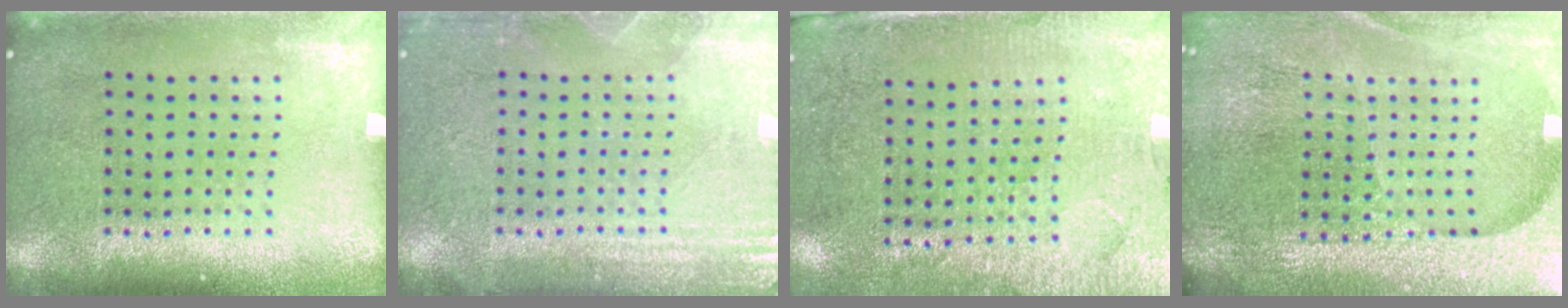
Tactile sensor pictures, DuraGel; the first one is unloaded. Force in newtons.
{"total": 2.9, "press": 2.9, "slide": 0.5}
{"total": 2.9, "press": 2.7, "slide": 1.1}
{"total": 5.2, "press": 4.8, "slide": 2.0}